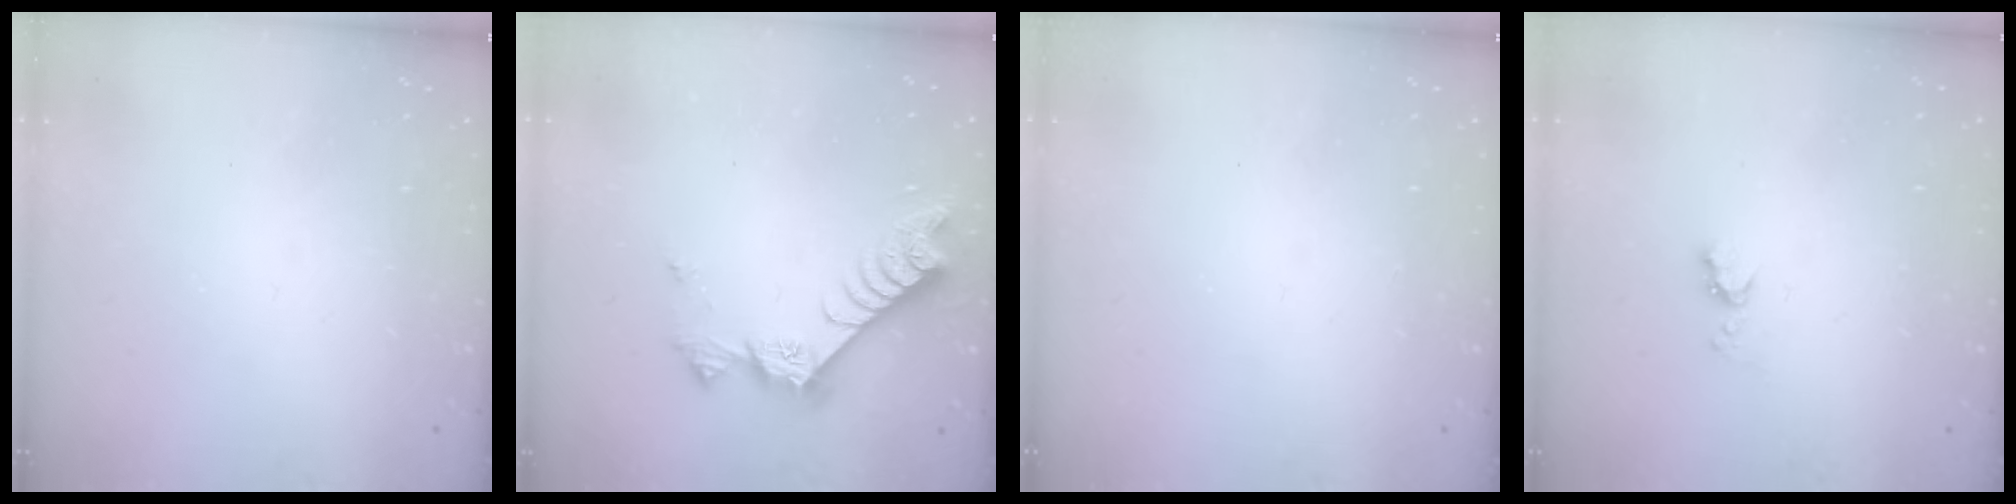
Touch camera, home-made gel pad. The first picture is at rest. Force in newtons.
{"total": 8.7, "press": 8.7, "slide": 0.4}
{"total": 0.0}
{"total": 5.1, "press": 5.1, "slide": 0.5}